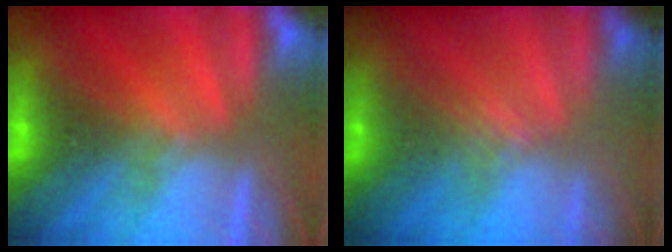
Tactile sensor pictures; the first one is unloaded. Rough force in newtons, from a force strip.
{"total": 2.5}